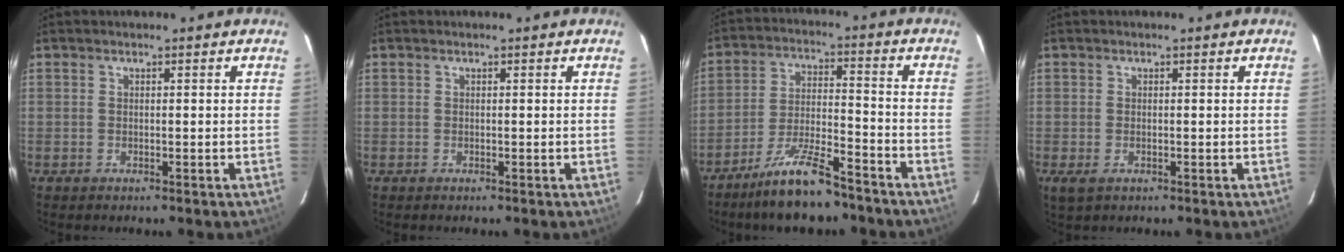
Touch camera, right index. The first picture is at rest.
{"total": 0.0}
{"total": 11.9, "force": [-9.5, 2.3, 6.7], "torque": [-0.143, -0.004, -0.168]}
{"total": 2.1, "force": [-0.7, 1.3, 1.6], "torque": [-0.030, -0.007, -0.010]}